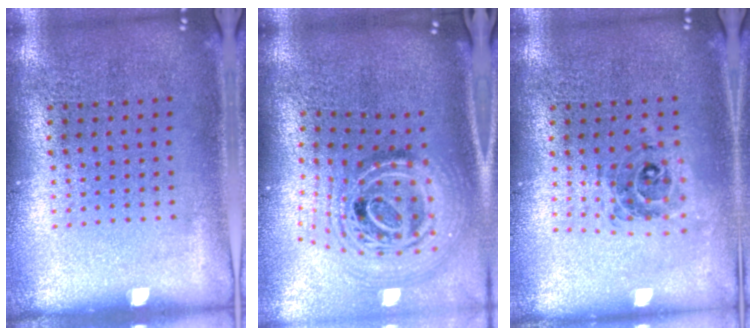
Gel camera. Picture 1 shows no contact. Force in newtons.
{"total": 2.5, "press": 1.8, "slide": 1.8}
{"total": 0.6, "press": 0.6, "slide": 0.2}